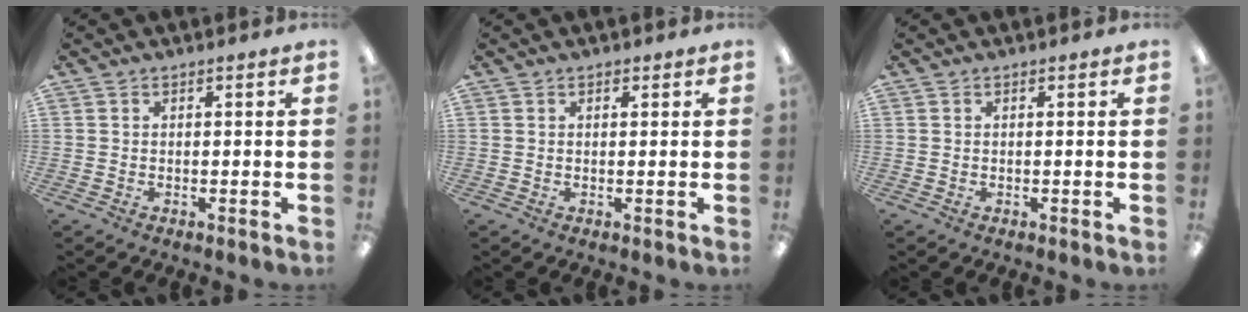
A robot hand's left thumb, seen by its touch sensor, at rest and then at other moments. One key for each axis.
{"total": 0.7, "fx": 0.5, "fy": 0.5, "fz": 0.3, "tx": 0.002, "ty": -0.001, "tz": 0.007}
{"total": 0.0}